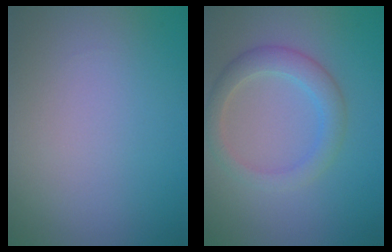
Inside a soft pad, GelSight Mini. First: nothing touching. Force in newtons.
{"total": 3.1, "press": 3.1, "slide": 0.1}